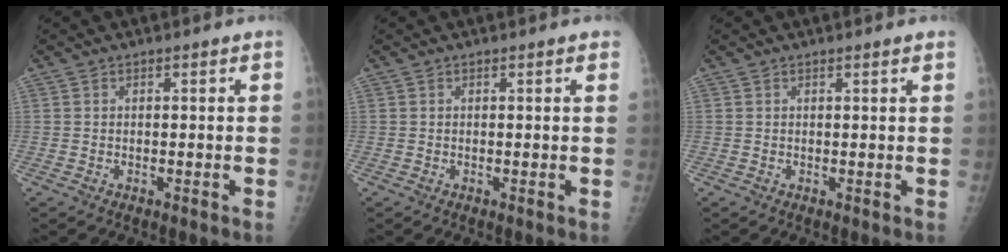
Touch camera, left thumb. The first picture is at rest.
{"total": 1.7, "force": [1.3, 0.3, 1.0], "torque": [-0.008, 0.004, 0.011]}
{"total": 1.5, "force": [1.2, 0.0, 0.8], "torque": [-0.006, 0.001, 0.015]}